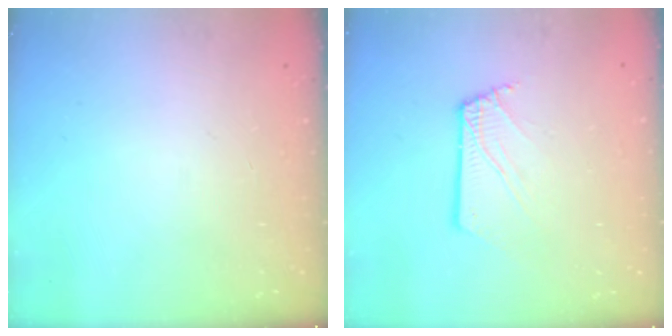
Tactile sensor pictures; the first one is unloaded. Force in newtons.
{"total": 3.3, "press": 3.3, "slide": 0.4}